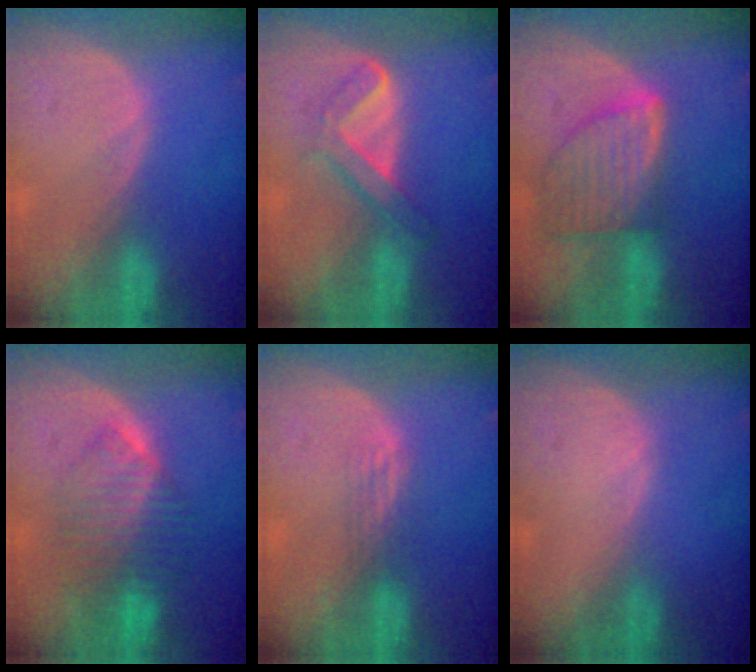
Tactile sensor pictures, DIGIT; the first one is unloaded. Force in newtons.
{"total": 4.8, "press": 4.8, "slide": 0.7}
{"total": 8.2, "press": 7.3, "slide": 3.6}
{"total": 7.3, "press": 7.2, "slide": 1.4}
{"total": 2.1, "press": 1.6, "slide": 1.3}
{"total": 0.0}